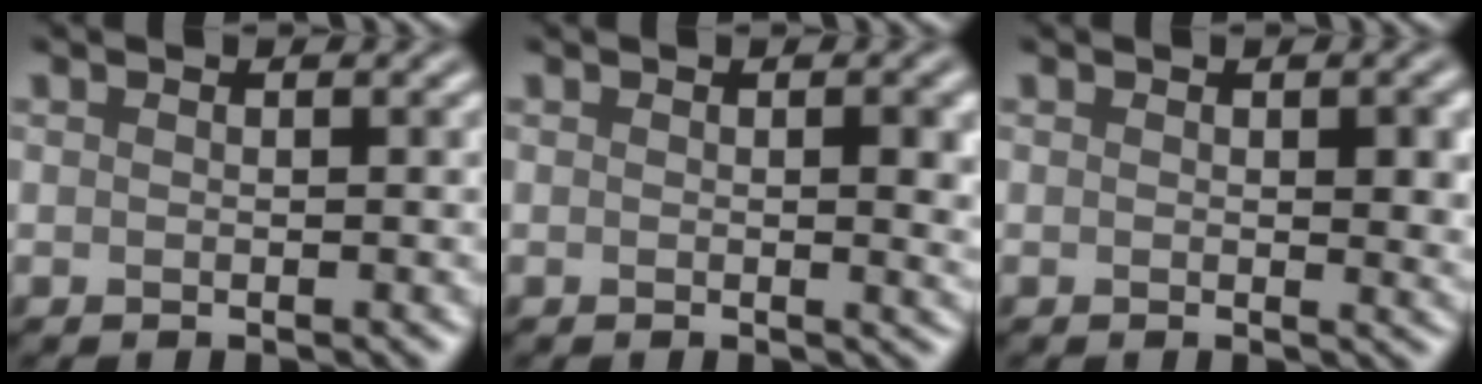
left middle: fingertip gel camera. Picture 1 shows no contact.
{"total": 2.6, "force": [0.3, 0.6, 2.6], "torque": [-0.029, -0.003, 0.002]}
{"total": 2.5, "force": [0.4, 0.7, 2.4], "torque": [-0.029, -0.005, 0.006]}